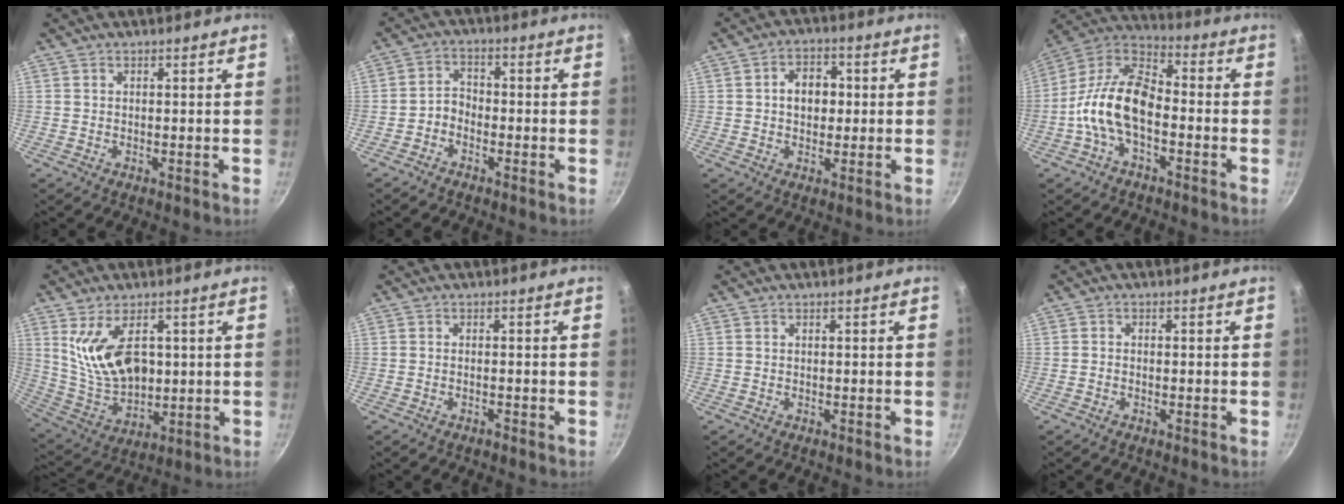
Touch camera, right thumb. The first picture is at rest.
{"total": 3.3, "force": [-1.9, 2.2, 1.5], "torque": [-0.020, 0.030, -0.043]}
{"total": 6.6, "force": [0.5, 4.9, 4.3], "torque": [-0.035, 0.012, 0.001]}
{"total": 14.3, "force": [-3.6, 7.8, 11.4], "torque": [-0.199, 0.051, -0.087]}
{"total": 13.5, "force": [3.6, 7.8, 10.4], "torque": [-0.166, -0.030, 0.086]}
{"total": 0.8, "force": [-0.7, 0.1, 0.5], "torque": [-0.014, 0.008, -0.012]}
{"total": 0.0}
{"total": 0.8, "force": [-0.4, 0.5, 0.4], "torque": [-0.010, 0.004, -0.011]}